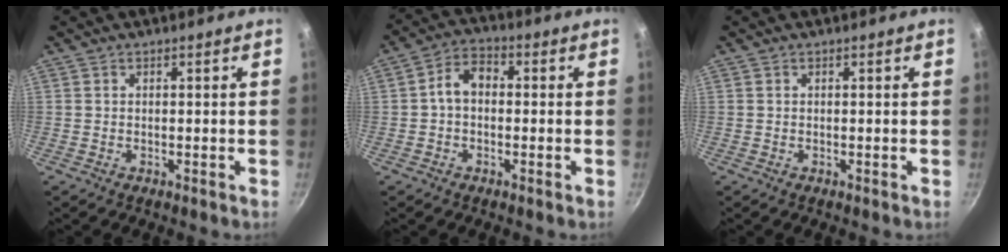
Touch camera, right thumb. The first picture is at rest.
{"total": 5.6, "force": [-0.2, 3.9, 4.0], "torque": [-0.059, 0.021, -0.015]}
{"total": 0.0}